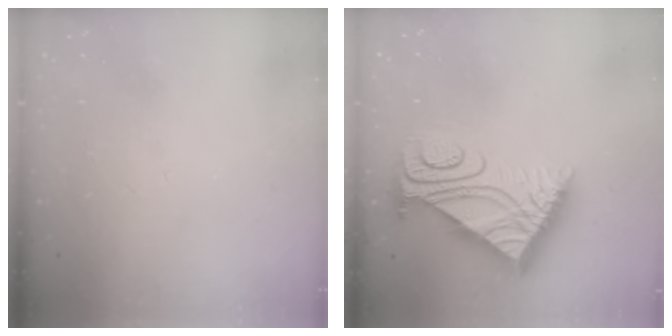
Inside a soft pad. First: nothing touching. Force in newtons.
{"total": 8.7, "press": 8.7, "slide": 0.5}